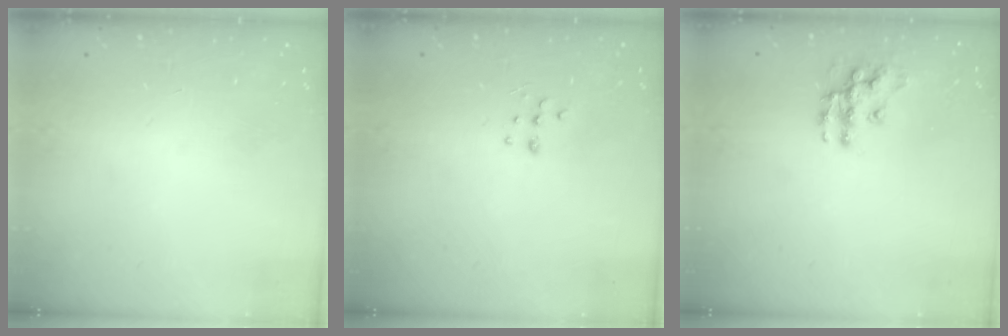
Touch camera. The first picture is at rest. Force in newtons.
{"total": 5.2, "press": 5.2, "slide": 0.7}
{"total": 10.9, "press": 10.9, "slide": 0.8}